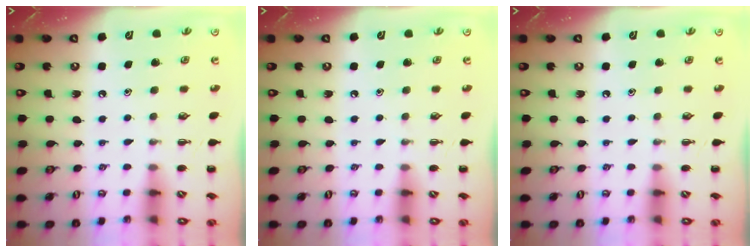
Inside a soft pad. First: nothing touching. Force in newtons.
{"total": 0.0}
{"total": 0.0}